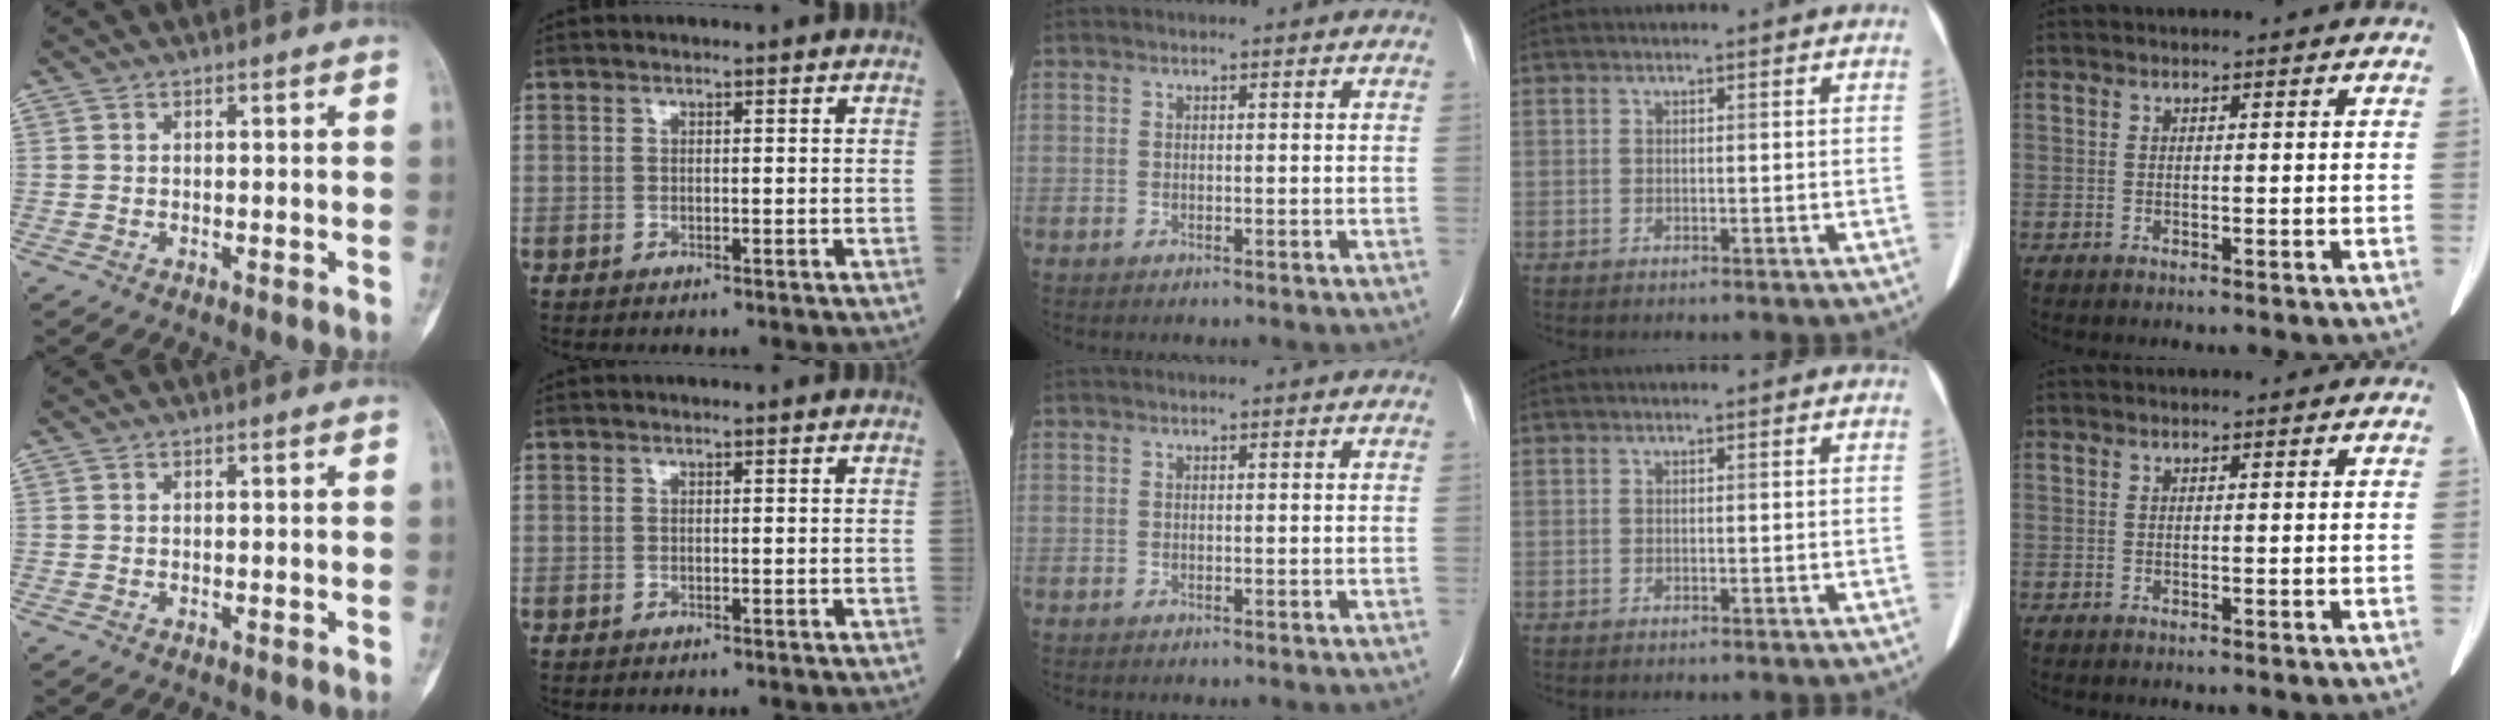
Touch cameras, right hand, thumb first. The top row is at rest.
{}